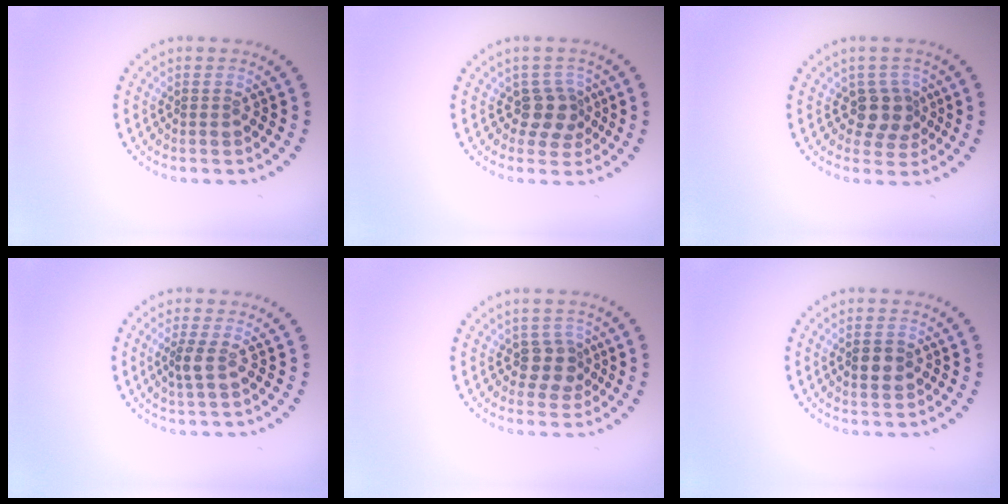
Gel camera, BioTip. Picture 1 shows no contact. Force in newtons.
{"total": 2.6, "press": 2.0, "slide": 1.6}
{"total": 2.8, "press": 2.2, "slide": 1.7}
{"total": 1.6, "press": 1.3, "slide": 1.0}
{"total": 2.2, "press": 1.7, "slide": 1.3}
{"total": 2.4, "press": 2.4, "slide": 0.0}